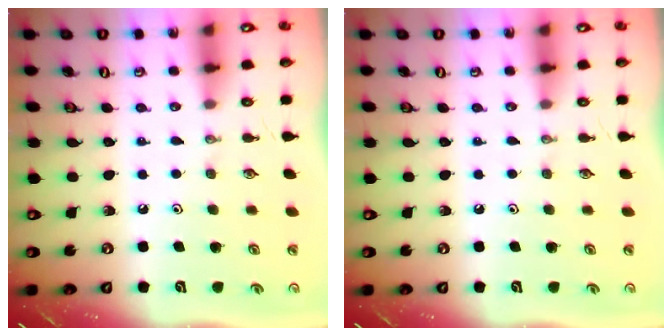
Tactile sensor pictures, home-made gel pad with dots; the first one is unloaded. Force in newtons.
{"total": 0.0}